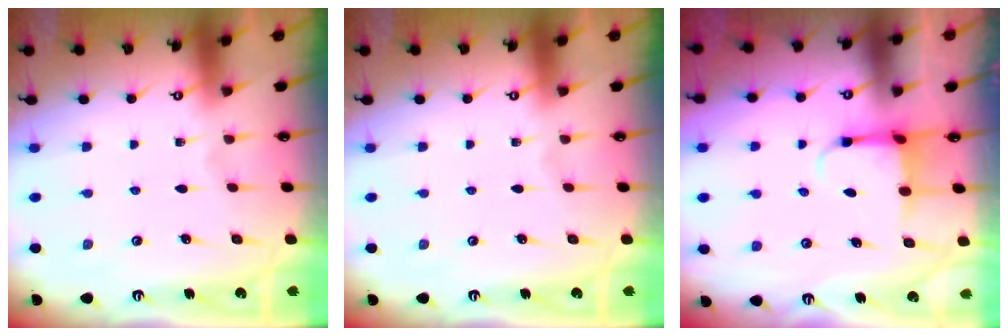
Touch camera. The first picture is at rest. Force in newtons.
{"total": 0.0}
{"total": 4.0, "press": 3.7, "slide": 1.3}